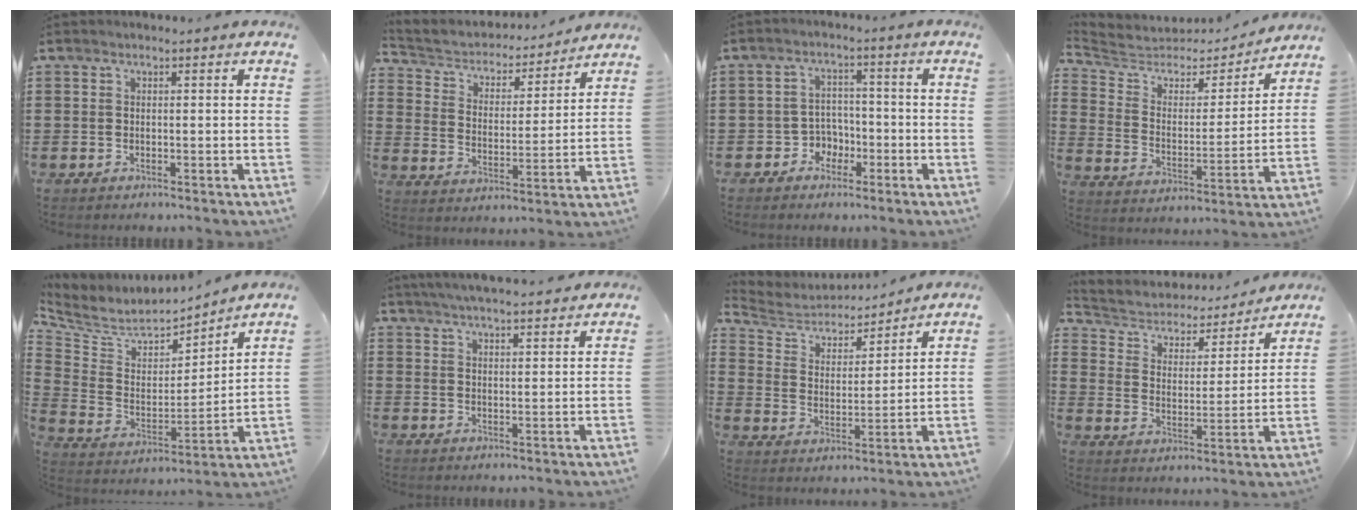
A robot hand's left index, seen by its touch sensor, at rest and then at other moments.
{"total": 4.1, "force": [3.9, 1.3, 0.3], "torque": [-0.033, -0.031, 0.060]}
{"total": 3.9, "force": [-2.1, 3.1, 1.0], "torque": [-0.028, 0.010, -0.046]}
{"total": 4.8, "force": [4.2, 2.3, 0.8], "torque": [-0.047, -0.030, 0.066]}
{"total": 5.6, "force": [4.9, 2.6, 0.9], "torque": [-0.055, -0.041, 0.082]}
{"total": 4.3, "force": [4.2, -0.1, 1.1], "torque": [-0.034, -0.015, 0.076]}
{"total": 5.4, "force": [5.2, 1.4, 0.5], "torque": [-0.043, -0.034, 0.086]}
{"total": 4.3, "force": [3.8, 1.9, 0.4], "torque": [-0.038, -0.026, 0.057]}